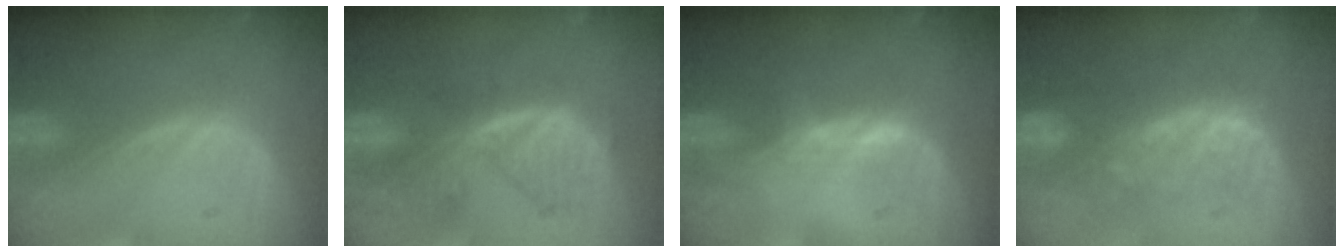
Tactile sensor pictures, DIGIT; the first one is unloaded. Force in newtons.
{"total": 7.6, "press": 6.8, "slide": 3.5}
{"total": 1.6, "press": 1.5, "slide": 0.6}
{"total": 7.8, "press": 7.6, "slide": 1.6}